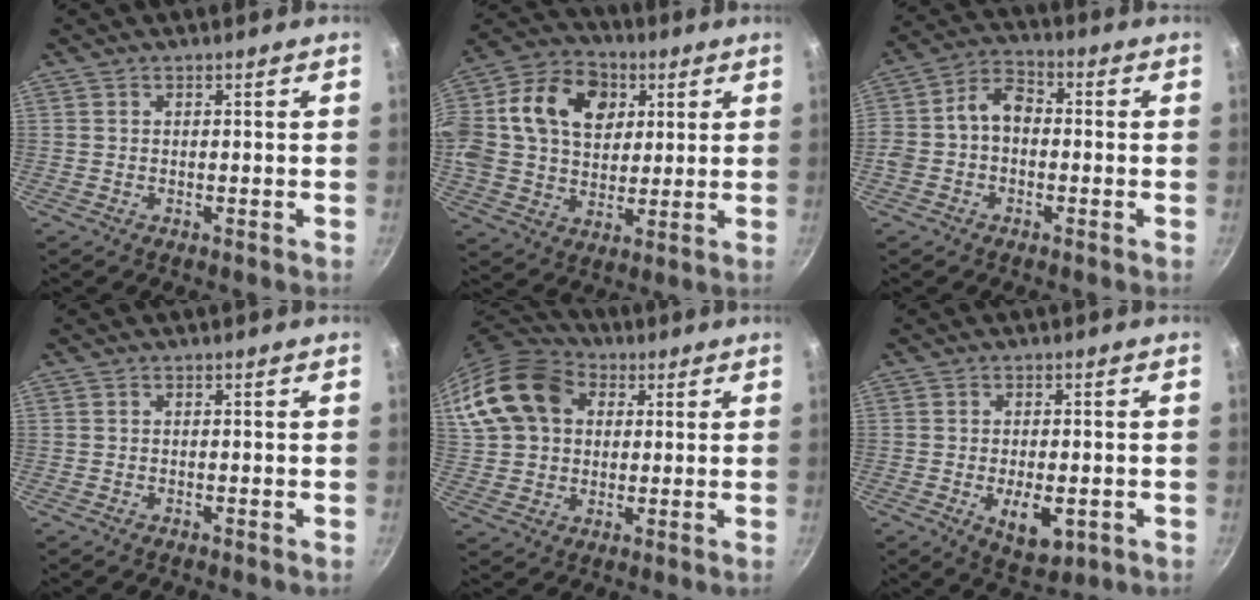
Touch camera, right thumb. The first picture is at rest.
{"total": 24.9, "force": [6.5, 18.5, 15.4], "torque": [-0.295, 0.030, 0.104]}
{"total": 7.4, "force": [-0.9, 5.6, 4.9], "torque": [-0.072, 0.034, -0.032]}
{"total": 0.0}
{"total": 16.9, "force": [4.9, 12.8, 9.9], "torque": [-0.182, 0.021, 0.081]}
{"total": 7.6, "force": [-2.0, 3.8, 6.2], "torque": [-0.079, -0.002, -0.019]}